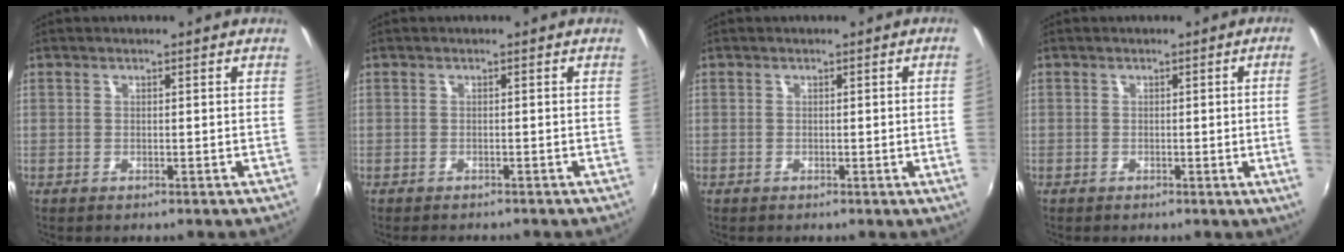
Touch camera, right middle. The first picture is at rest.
{"total": 1.9, "force": [-1.8, 0.6, 0.5], "torque": [-0.014, -0.012, -0.028]}
{"total": 1.7, "force": [0.0, -1.0, 1.4], "torque": [-0.014, -0.011, 0.002]}
{"total": 3.5, "force": [0.0, -1.6, 3.1], "torque": [-0.047, -0.009, 0.004]}